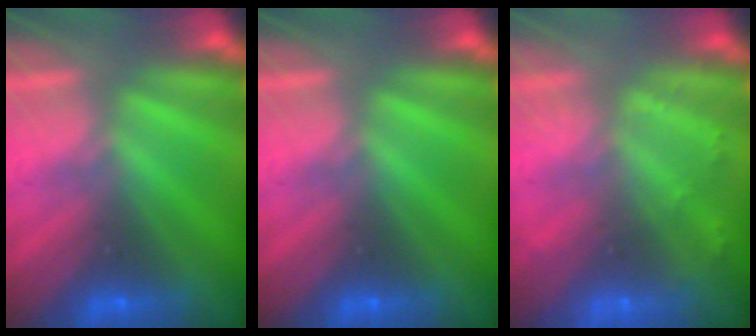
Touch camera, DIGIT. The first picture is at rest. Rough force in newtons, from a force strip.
{"total": 0.0}
{"total": 2.1}